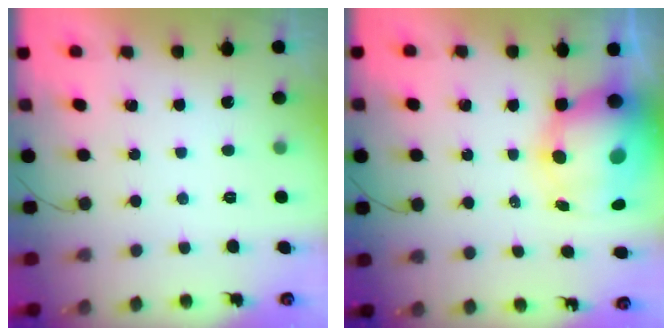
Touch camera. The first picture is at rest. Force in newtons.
{"total": 13.7, "press": 13.3, "slide": 3.3}